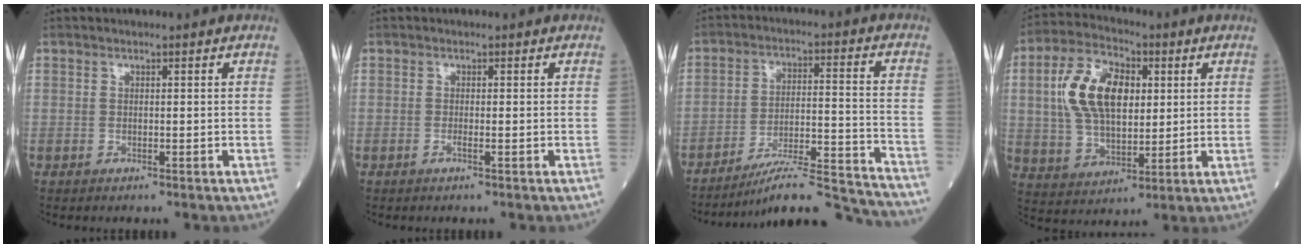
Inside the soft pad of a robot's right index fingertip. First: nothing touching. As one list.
[{"total": 0.8, "force": [-0.2, 0.0, 0.8], "torque": [-0.018, -0.003, -0.004]}, {"total": 18.7, "force": [-17.8, -0.3, 5.9], "torque": [-0.074, 0.009, -0.261]}, {"total": 13.2, "force": [2.8, 7.1, 10.8], "torque": [-0.227, 0.021, 0.054]}]